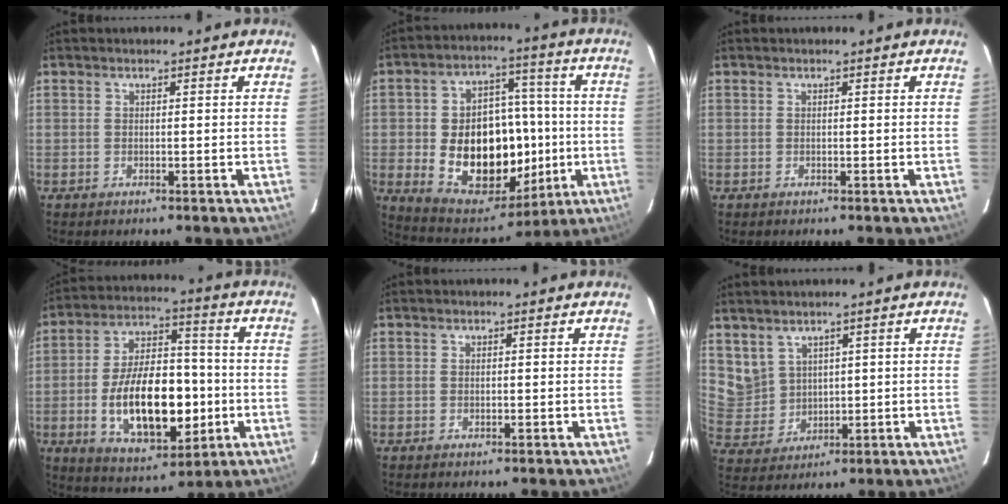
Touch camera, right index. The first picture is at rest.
{"total": 20.9, "force": [-2.7, 14.8, 14.6], "torque": [-0.277, 0.019, -0.011]}
{"total": 0.0}
{"total": 19.8, "force": [-3.9, 10.6, 16.2], "torque": [-0.295, 0.011, -0.042]}
{"total": 0.7, "force": [0.0, 0.7, 0.0], "torque": [0.004, -0.001, 0.001]}
{"total": 7.6, "force": [4.5, 6.0, 1.1], "torque": [-0.019, 0.003, 0.115]}